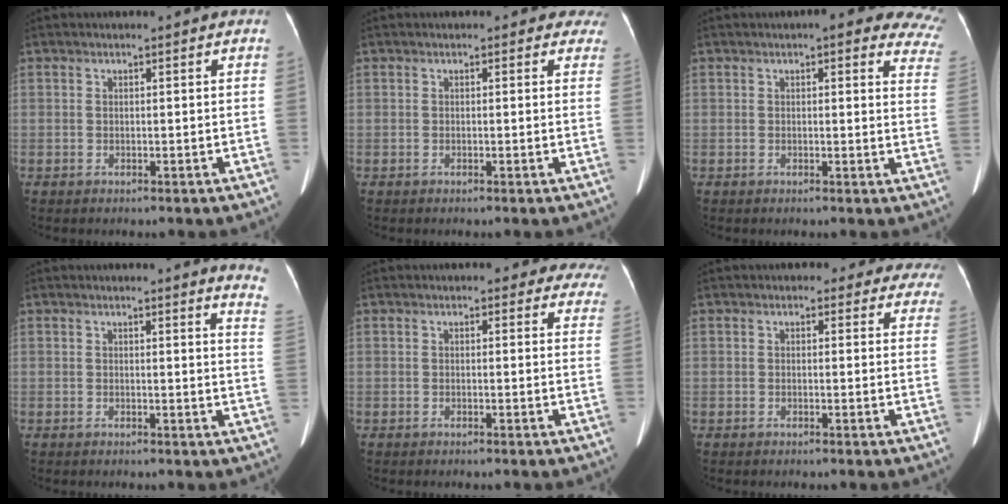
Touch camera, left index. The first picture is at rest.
{"total": 2.3, "force": [1.7, 1.5, 0.2], "torque": [0.019, -0.005, -0.005]}
{"total": 13.3, "force": [10.0, 4.1, 7.8], "torque": [-0.061, 0.001, 0.083]}
{"total": 5.6, "force": [5.3, -0.4, 1.8], "torque": [-0.019, -0.048, 0.025]}
{"total": 6.9, "force": [6.1, 3.0, 1.0], "torque": [0.030, -0.008, 0.034]}
{"total": 8.1, "force": [7.1, 3.8, 0.9], "torque": [0.032, -0.003, 0.045]}